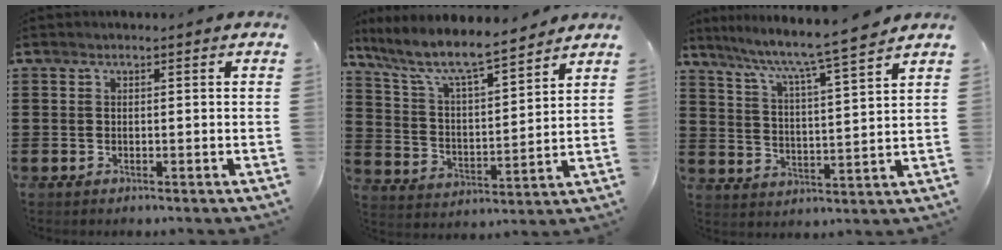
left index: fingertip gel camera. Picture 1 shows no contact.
{"total": 8.4, "force": [7.0, 1.3, 4.4], "torque": [-0.117, -0.046, 0.115]}
{"total": 6.0, "force": [5.2, -0.7, 3.0], "torque": [-0.080, -0.042, 0.079]}